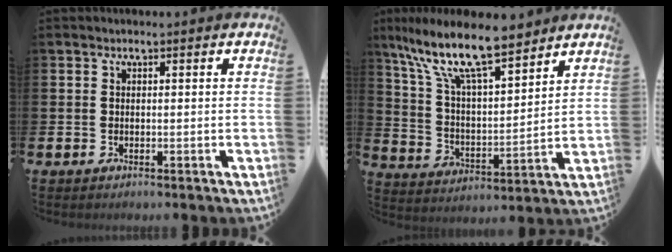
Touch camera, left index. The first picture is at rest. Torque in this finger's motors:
{"motor_torque": [1.04, -1.05, 1.05, 0.21]}